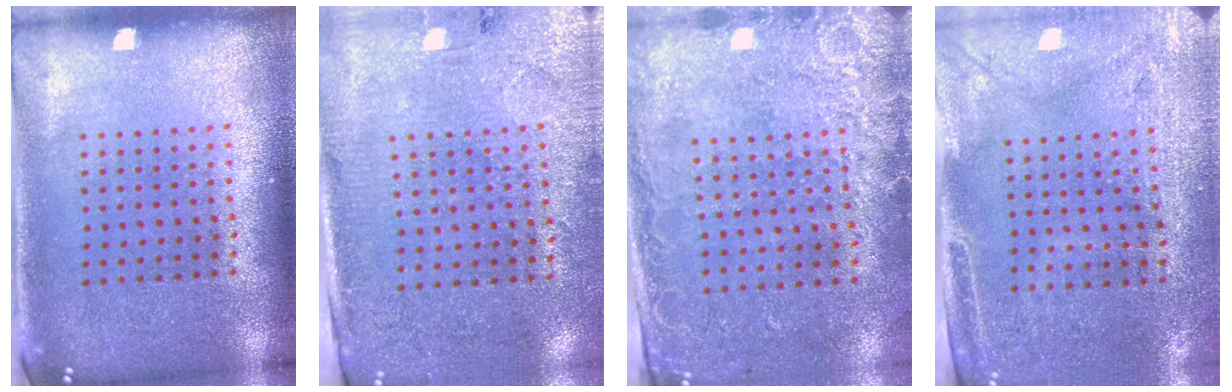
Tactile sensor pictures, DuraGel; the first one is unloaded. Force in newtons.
{"total": 2.8, "press": 2.6, "slide": 1.2}
{"total": 2.6, "press": 2.1, "slide": 1.5}
{"total": 2.9, "press": 2.4, "slide": 1.5}